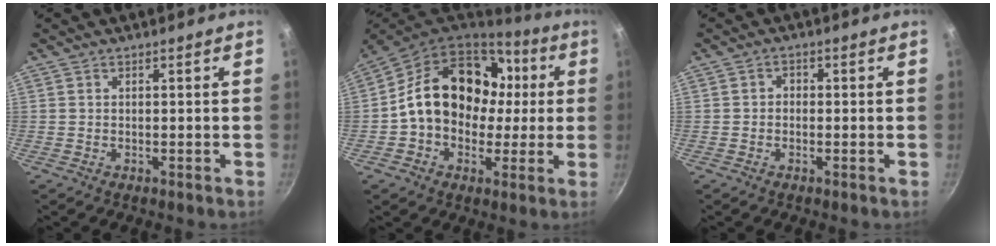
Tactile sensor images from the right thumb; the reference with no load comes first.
{"total": 20.7, "force": [2.2, 15.9, 13.0], "torque": [-0.182, 0.038, 0.031]}
{"total": 1.3, "force": [-0.4, 1.1, 0.6], "torque": [-0.007, 0.006, -0.010]}